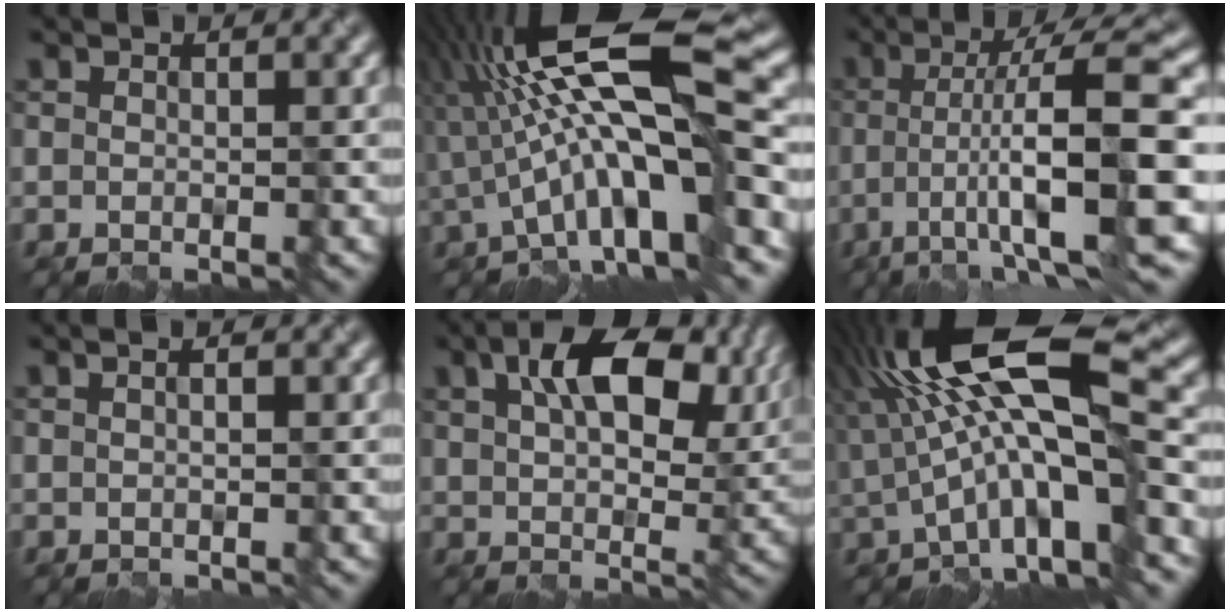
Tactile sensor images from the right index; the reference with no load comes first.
{"total": 12.5, "force": [-0.6, 3.3, 12.1], "torque": [-0.194, 0.026, -0.014]}
{"total": 11.1, "force": [-2.1, 1.9, 10.8], "torque": [-0.150, 0.019, -0.035]}
{"total": 1.4, "force": [0.8, 0.6, 0.9], "torque": [0.002, 0.007, -0.003]}
{"total": 10.8, "force": [5.1, 5.6, 7.7], "torque": [-0.132, 0.018, 0.092]}
{"total": 11.7, "force": [0.9, 3.6, 11.1], "torque": [-0.189, 0.021, 0.005]}